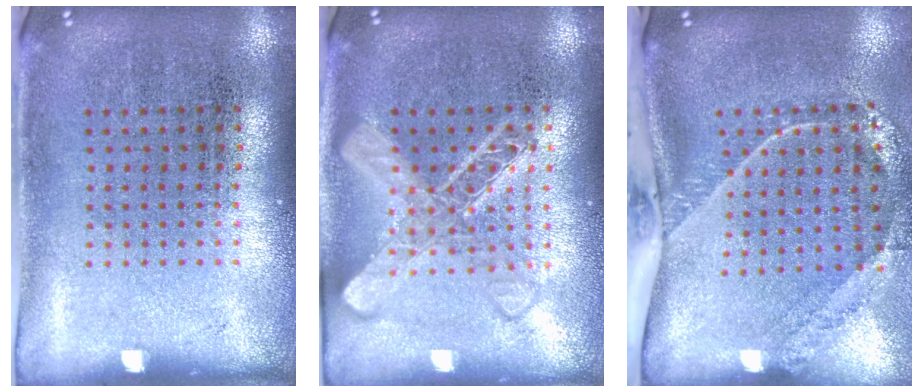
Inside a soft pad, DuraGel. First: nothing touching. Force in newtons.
{"total": 3.2, "press": 3.2, "slide": 0.5}
{"total": 2.6, "press": 1.7, "slide": 2.0}